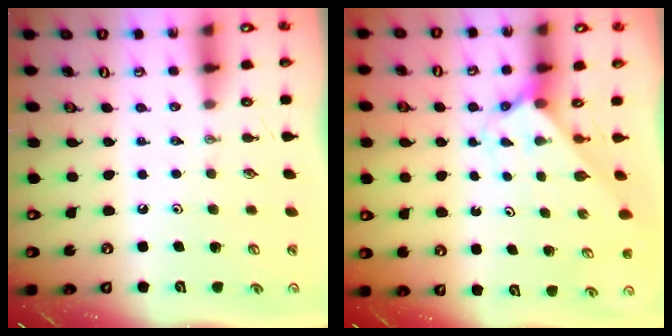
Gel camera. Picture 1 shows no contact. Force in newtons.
{"total": 2.4, "press": 2.4, "slide": 0.2}